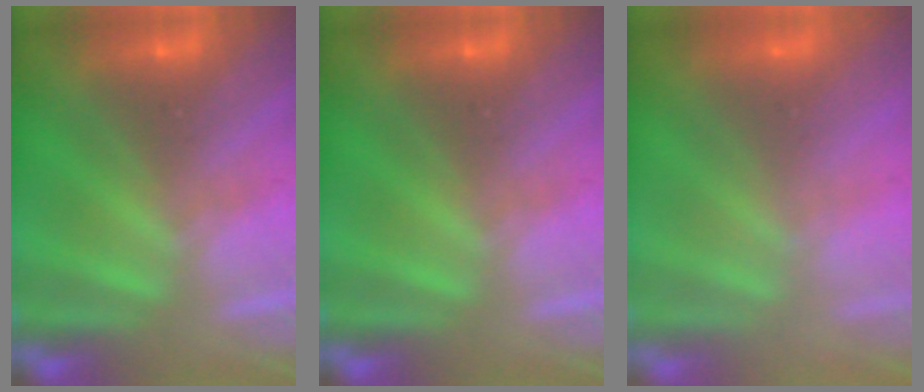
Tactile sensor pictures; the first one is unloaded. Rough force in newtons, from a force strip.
{"total": 0.0}
{"total": 2.7}